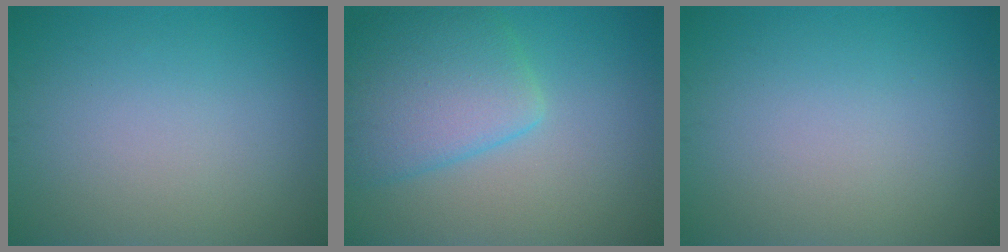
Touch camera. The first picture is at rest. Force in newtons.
{"total": 6.0, "press": 6.0, "slide": 0.3}
{"total": 0.0}